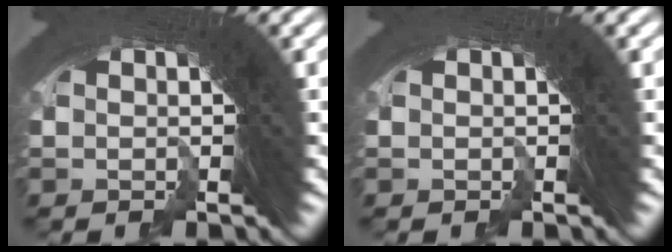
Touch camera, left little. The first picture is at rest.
{"total": 0.0}